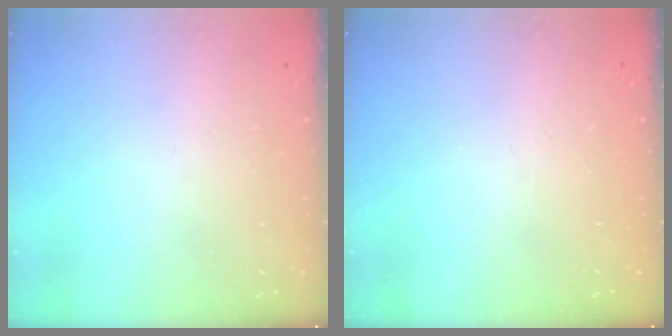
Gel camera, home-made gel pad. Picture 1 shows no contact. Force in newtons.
{"total": 1.6, "press": 1.5, "slide": 0.2}